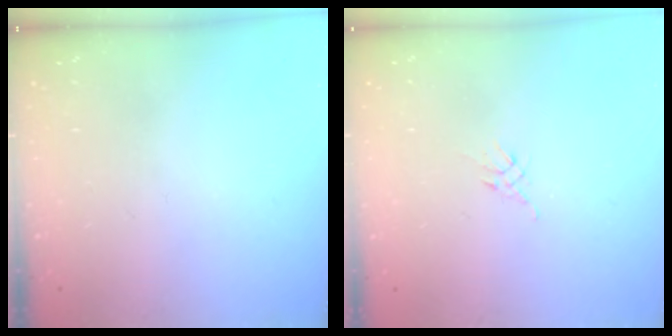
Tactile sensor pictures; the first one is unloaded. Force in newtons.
{"total": 2.6, "press": 2.5, "slide": 0.7}